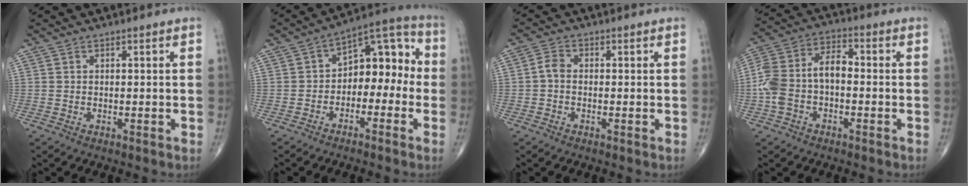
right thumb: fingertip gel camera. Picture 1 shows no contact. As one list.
[{"total": 11.5, "force": [-2.0, 7.3, 8.6], "torque": [-0.080, 0.055, -0.045]}, {"total": 2.4, "force": [-0.5, 1.7, 1.7], "torque": [-0.028, 0.008, -0.018]}, {"total": 11.1, "force": [-1.8, 6.5, 8.8], "torque": [-0.184, 0.044, -0.043]}]